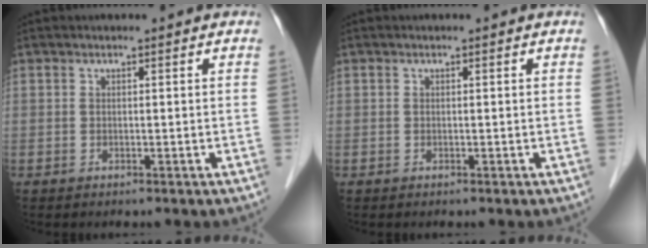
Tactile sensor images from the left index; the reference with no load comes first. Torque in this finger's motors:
{"motor_torque": [0.00, 0.00, 0.00, 0.00]}